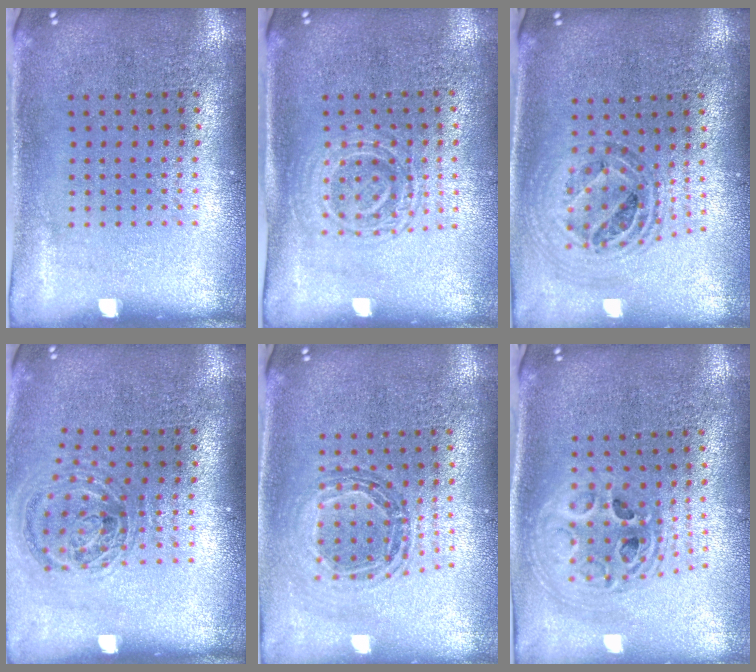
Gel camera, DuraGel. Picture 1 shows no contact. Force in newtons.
{"total": 1.5, "press": 1.4, "slide": 0.6}
{"total": 0.9, "press": 0.9, "slide": 0.2}
{"total": 1.2, "press": 1.1, "slide": 0.4}
{"total": 0.8, "press": 0.8, "slide": 0.1}
{"total": 2.1, "press": 1.7, "slide": 1.3}